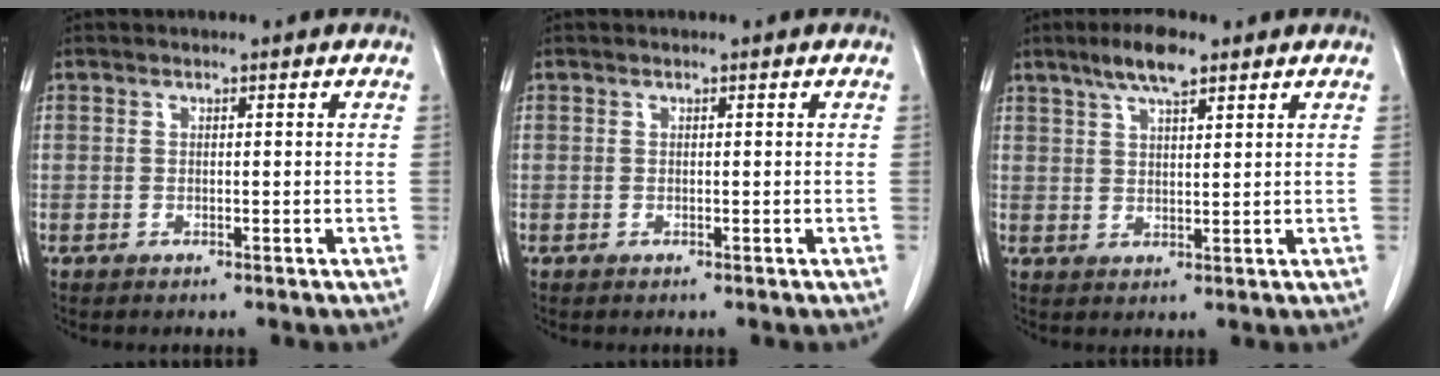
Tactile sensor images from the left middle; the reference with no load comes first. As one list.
[{"total": 0.0}, {"total": 6.1, "force": [4.2, 1.2, 4.2], "torque": [-0.085, 0.007, 0.076]}]